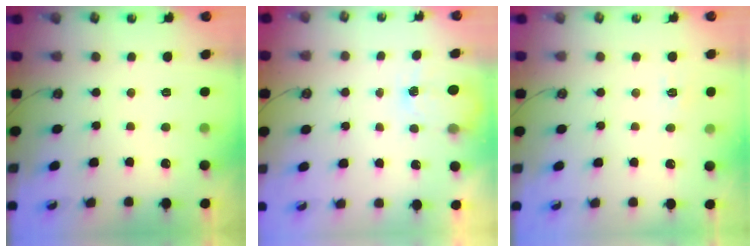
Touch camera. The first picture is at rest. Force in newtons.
{"total": 2.4, "press": 2.4, "slide": 0.5}
{"total": 5.3, "press": 5.3, "slide": 0.6}